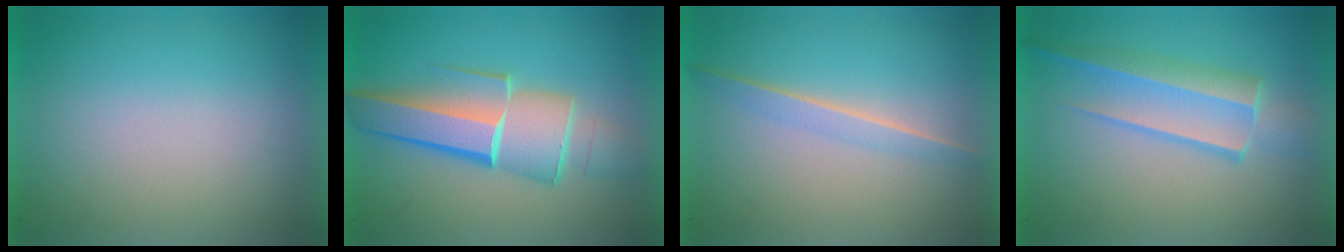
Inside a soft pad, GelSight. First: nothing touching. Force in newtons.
{"total": 6.7}
{"total": 1.4}
{"total": 3.2}